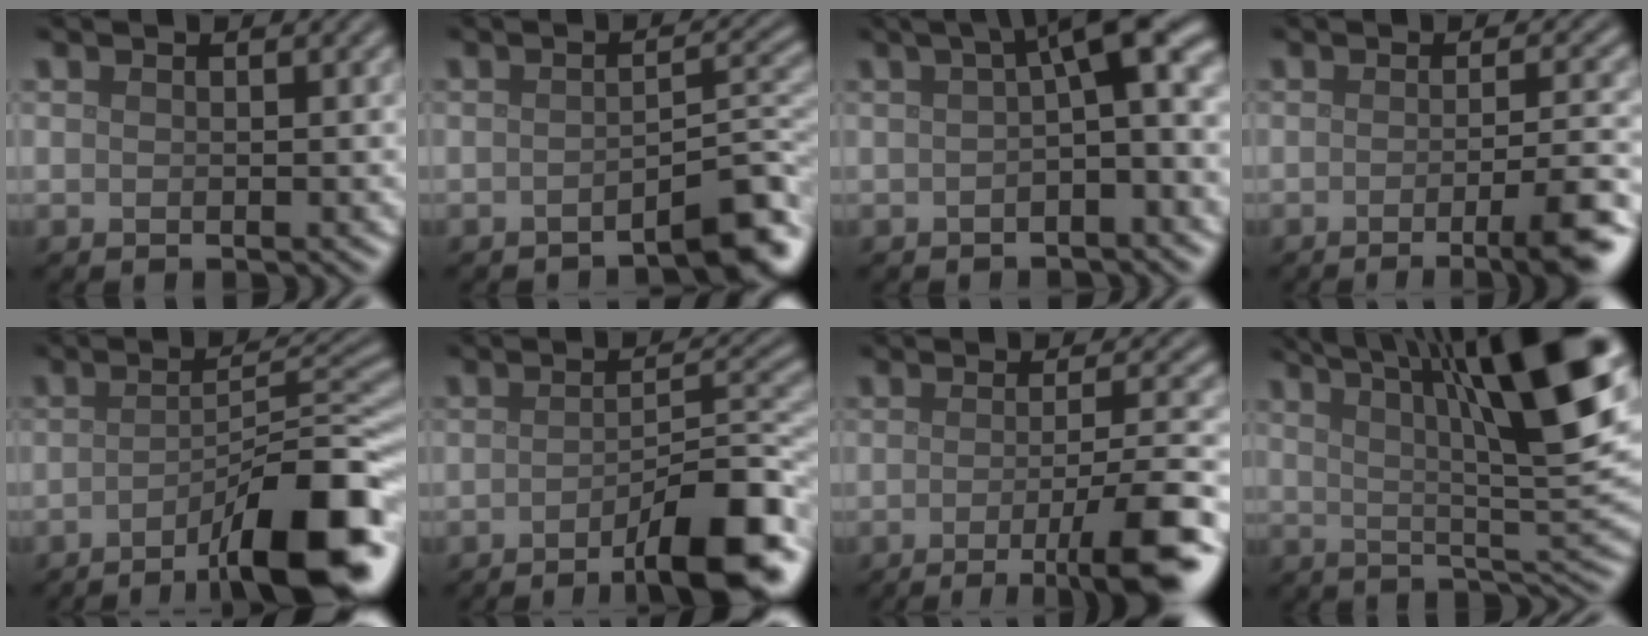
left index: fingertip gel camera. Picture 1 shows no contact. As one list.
[{"total": 4.1, "force": [-2.7, 0.7, 2.9], "torque": [-0.034, 0.015, -0.043]}, {"total": 6.4, "force": [1.1, 1.5, 6.1], "torque": [-0.067, 0.024, 0.003]}, {"total": 6.4, "force": [-2.5, 1.4, 5.7], "torque": [-0.072, -0.005, -0.038]}, {"total": 11.4, "force": [-5.9, 2.5, 9.5], "torque": [-0.117, 0.010, -0.091]}, {"total": 8.9, "force": [-4.6, 1.8, 7.4], "torque": [-0.094, 0.009, -0.073]}, {"total": 8.8, "force": [-3.4, 2.0, 7.9], "torque": [-0.100, -0.005, -0.051]}, {"total": 14.0, "force": [6.3, 3.0, 12.1], "torque": [-0.161, 0.014, 0.102]}]